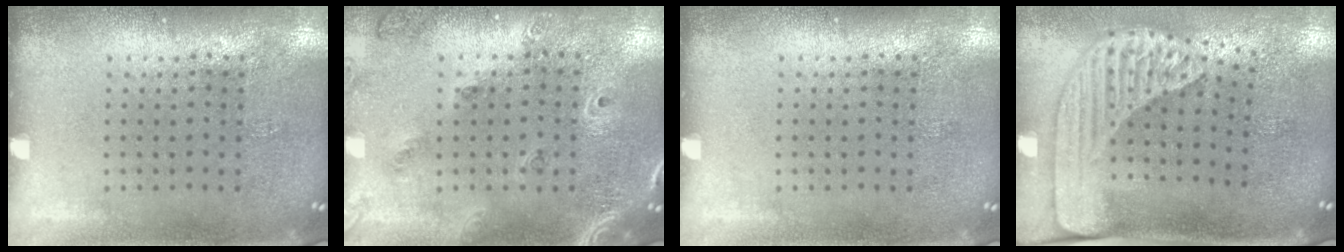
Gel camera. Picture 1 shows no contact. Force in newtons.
{"total": 1.5, "press": 1.4, "slide": 0.6}
{"total": 0.0}
{"total": 2.4, "press": 1.8, "slide": 1.7}